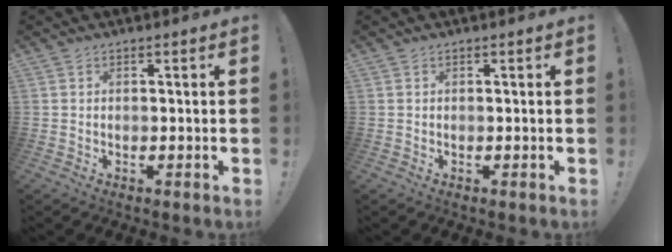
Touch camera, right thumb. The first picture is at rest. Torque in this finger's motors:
{"motor_torque": [-0.10, 0.10, 0.09, -0.09, 0.11]}